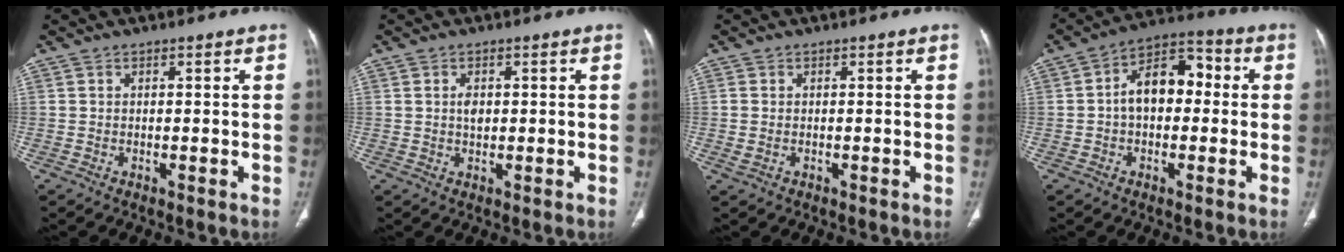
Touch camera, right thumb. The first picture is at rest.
{"total": 2.0, "force": [0.4, 1.3, 1.5], "torque": [-0.024, -0.001, 0.008]}
{"total": 1.3, "force": [-0.2, 0.9, 0.9], "torque": [-0.031, 0.002, 0.000]}
{"total": 10.8, "force": [0.3, 6.9, 8.3], "torque": [-0.112, 0.038, -0.007]}